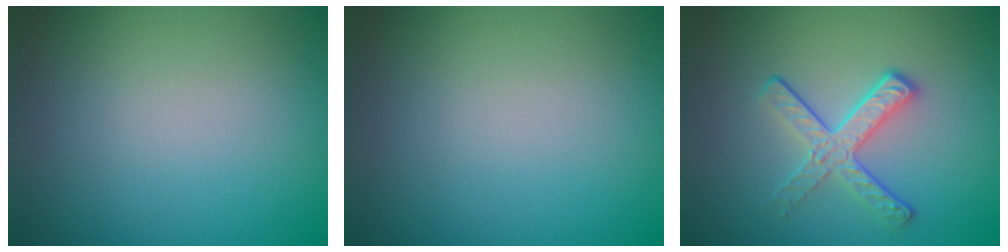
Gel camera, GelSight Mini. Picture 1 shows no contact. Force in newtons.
{"total": 0.0}
{"total": 3.2, "press": 2.6, "slide": 1.9}